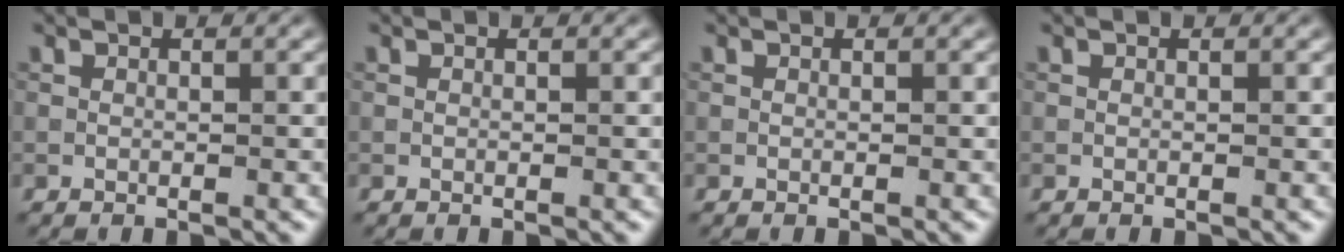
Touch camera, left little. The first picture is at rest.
{"total": 0.0}
{"total": 0.0}
{"total": 0.0}